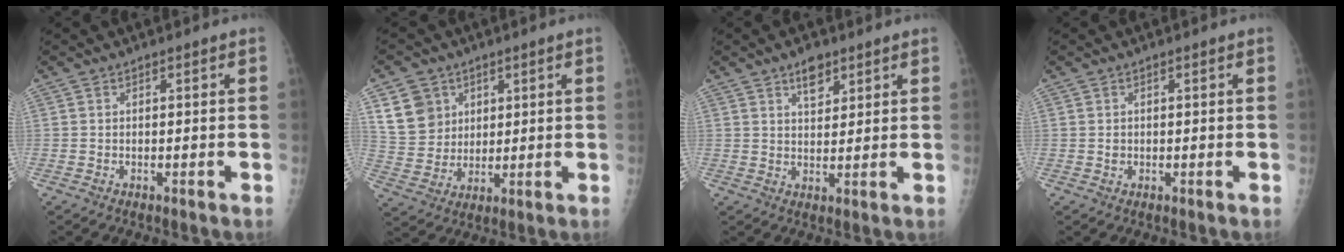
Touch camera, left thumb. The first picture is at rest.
{"total": 9.4, "force": [4.2, 7.9, 3.0], "torque": [-0.031, -0.019, 0.092]}
{"total": 4.6, "force": [2.9, 2.4, 2.6], "torque": [-0.024, -0.017, 0.046]}
{"total": 0.9, "force": [-0.1, 0.8, 0.4], "torque": [-0.002, 0.002, 0.000]}